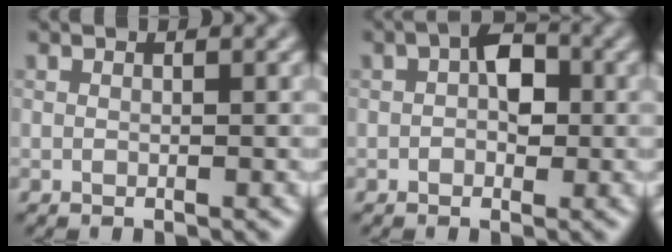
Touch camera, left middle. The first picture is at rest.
{"total": 3.5, "force": [0.4, 2.2, 2.7], "torque": [-0.041, 0.010, 0.002]}